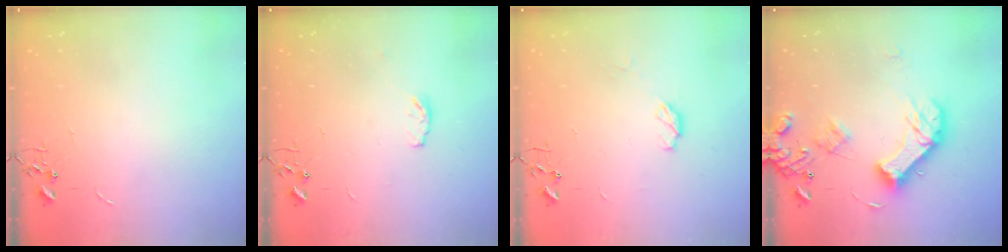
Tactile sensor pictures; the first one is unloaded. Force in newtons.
{"total": 4.3, "press": 4.3, "slide": 0.5}
{"total": 4.8, "press": 4.8, "slide": 0.3}
{"total": 16.4, "press": 16.2, "slide": 2.4}